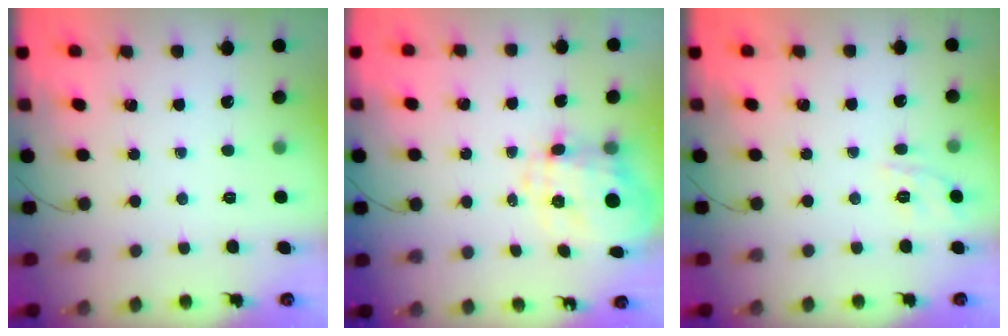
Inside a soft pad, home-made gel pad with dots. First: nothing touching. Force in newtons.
{"total": 9.2, "press": 9.0, "slide": 2.1}
{"total": 9.1, "press": 9.0, "slide": 1.7}